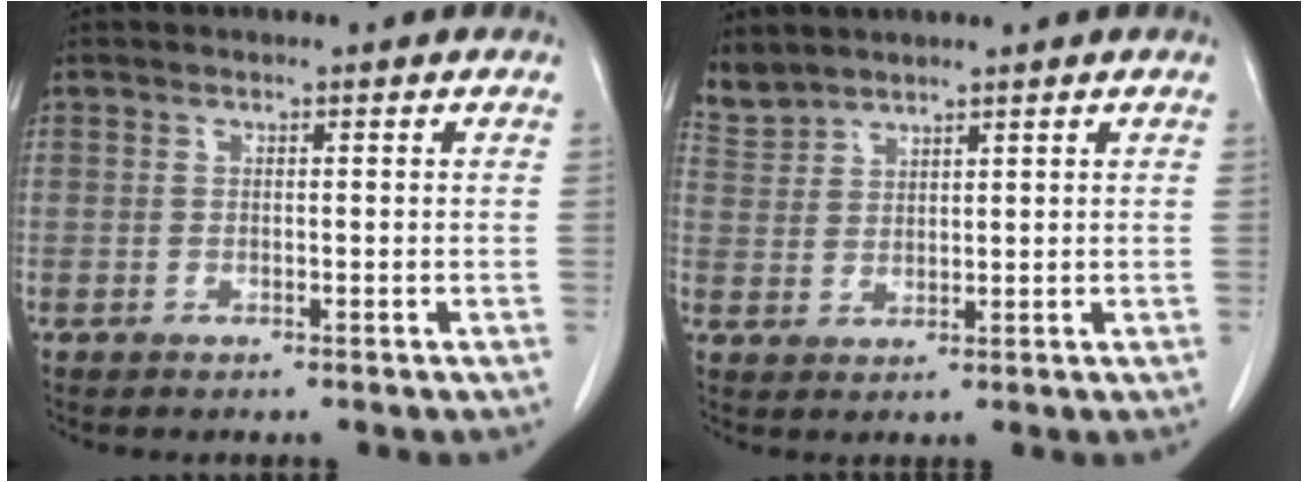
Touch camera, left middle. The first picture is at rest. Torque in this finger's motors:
{"motor_torque": [0.91, -0.97, 0.00, 0.01]}